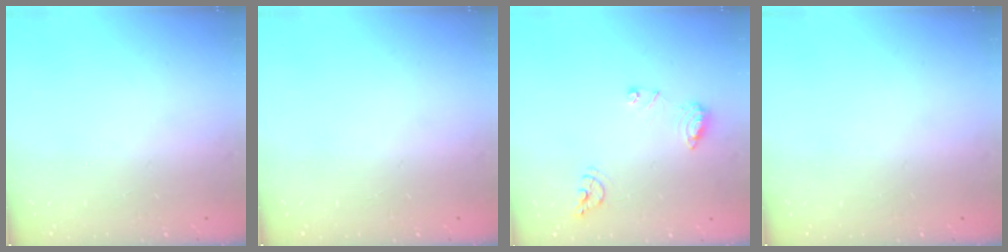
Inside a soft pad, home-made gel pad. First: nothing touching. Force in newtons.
{"total": 0.0}
{"total": 9.6, "press": 9.6, "slide": 1.1}
{"total": 0.0}